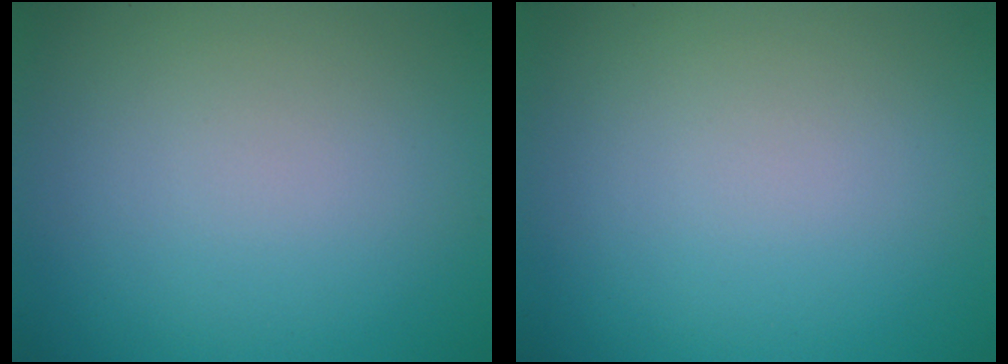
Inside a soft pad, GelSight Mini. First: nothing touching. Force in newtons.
{"total": 0.0}